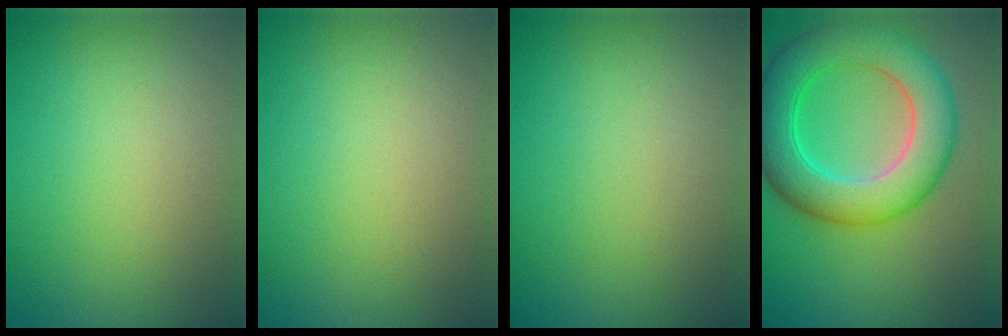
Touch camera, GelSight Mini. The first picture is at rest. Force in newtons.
{"total": 0.0}
{"total": 0.0}
{"total": 8.8, "press": 8.8, "slide": 0.2}